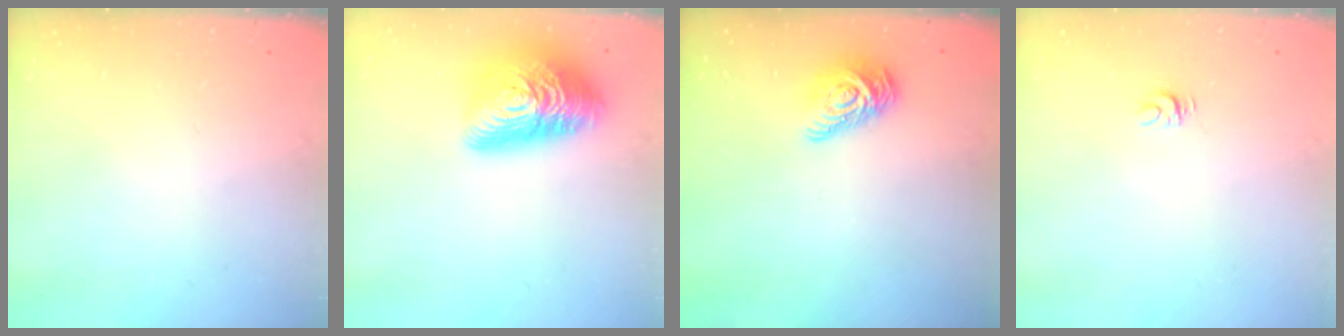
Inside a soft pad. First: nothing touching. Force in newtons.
{"total": 23.6, "press": 23.6, "slide": 0.9}
{"total": 10.9, "press": 10.8, "slide": 0.5}
{"total": 3.9, "press": 3.9, "slide": 0.2}